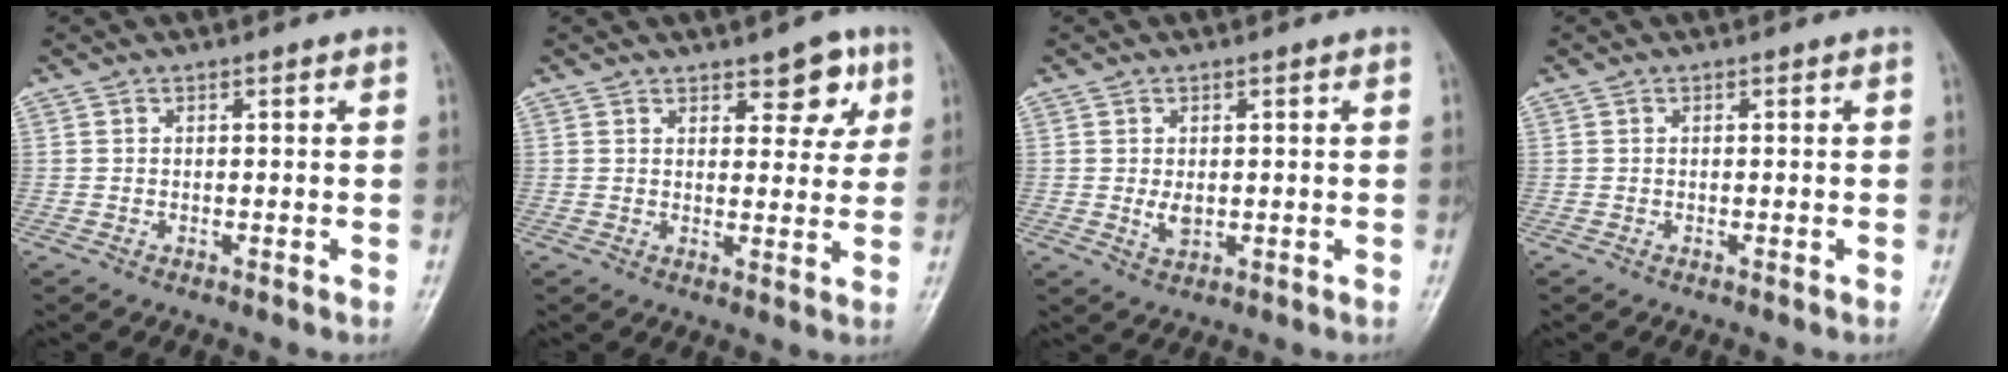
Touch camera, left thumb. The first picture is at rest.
{"total": 6.3, "force": [3.5, 3.3, 4.0], "torque": [-0.018, -0.017, 0.043]}
{"total": 3.0, "force": [0.2, 1.7, 2.4], "torque": [-0.038, -0.008, 0.010]}
{"total": 0.0}